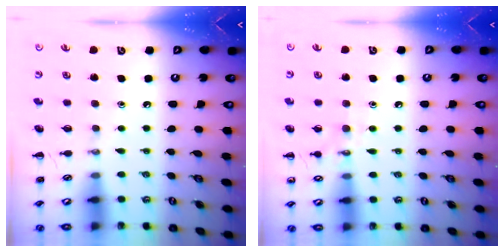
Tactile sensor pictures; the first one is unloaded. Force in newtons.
{"total": 6.7, "press": 6.5, "slide": 1.7}